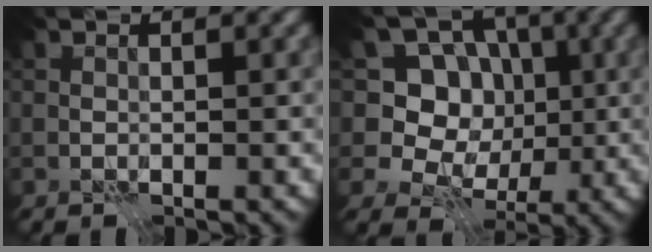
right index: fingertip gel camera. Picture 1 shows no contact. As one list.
[{"total": 7.8, "force": [0.7, 6.9, 3.6], "torque": [-0.063, 0.014, -0.022]}]